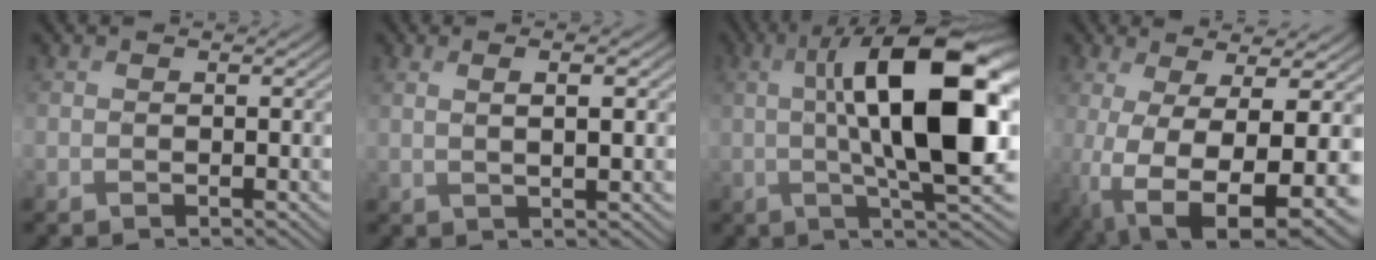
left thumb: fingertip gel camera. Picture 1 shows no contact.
{"total": 3.5, "force": [1.2, 0.8, 3.2], "torque": [-0.045, 0.001, 0.020]}
{"total": 15.7, "force": [1.4, 4.5, 14.9], "torque": [-0.233, 0.007, 0.024]}
{"total": 11.9, "force": [-3.0, 3.9, 10.8], "torque": [-0.216, -0.029, -0.032]}